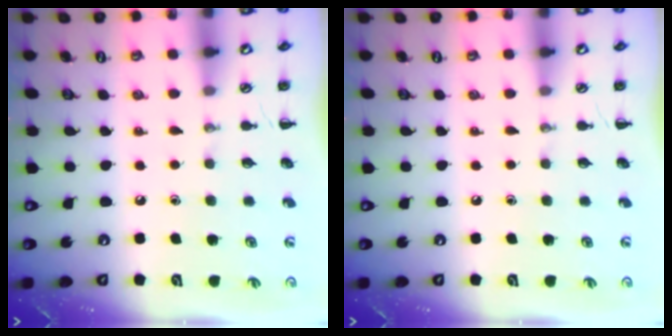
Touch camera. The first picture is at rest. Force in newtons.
{"total": 0.0}